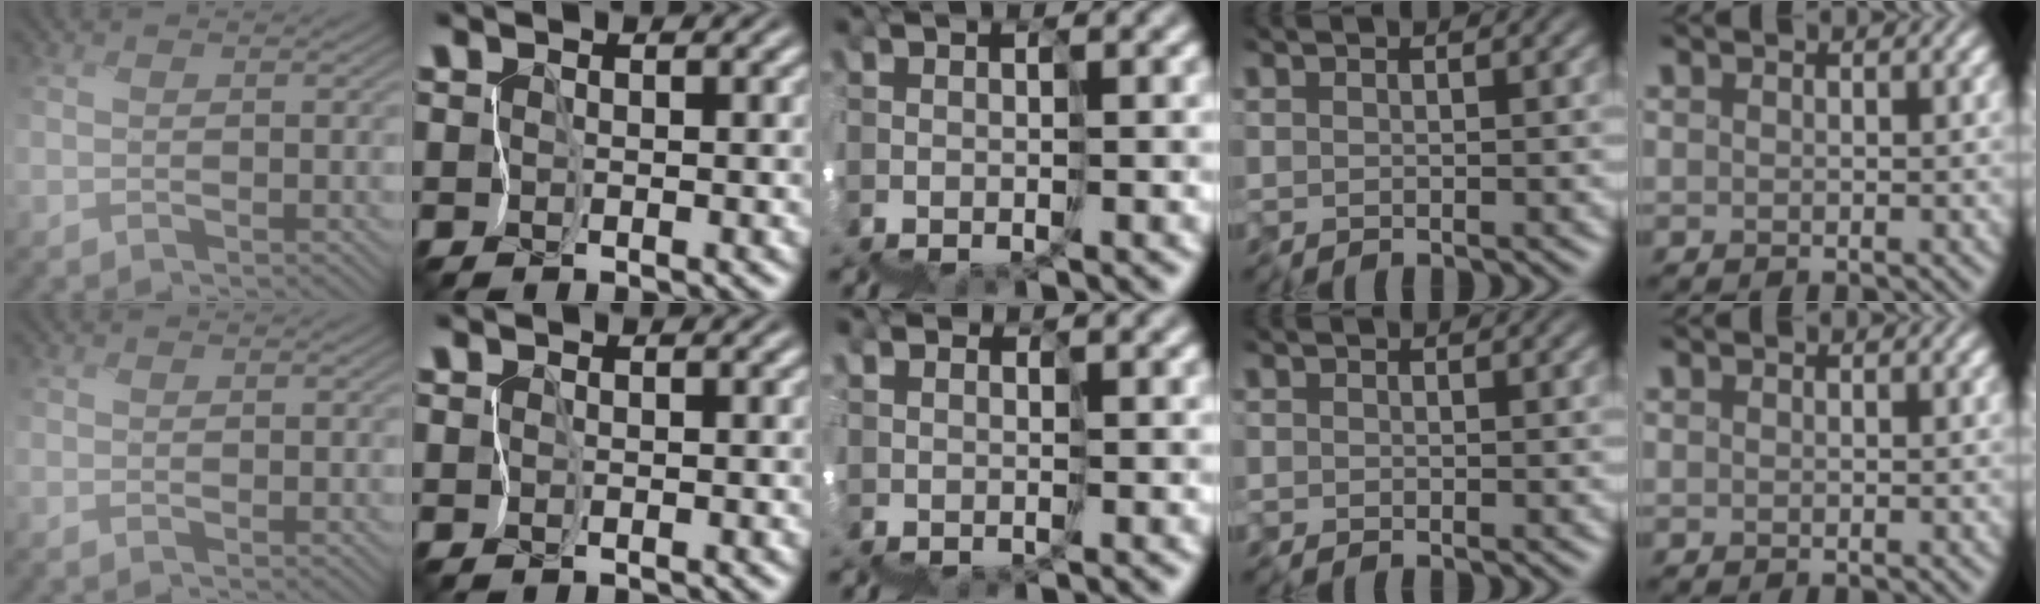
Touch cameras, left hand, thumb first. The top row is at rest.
{"middle": {"total": 2.4, "force": [0.7, -0.6, -2.2], "torque": [0.016, 0.013, 0.012]}, "ring": {"total": 0.5, "force": [-0.4, 0.3, -0.2], "torque": [0.006, 0.000, -0.007]}}